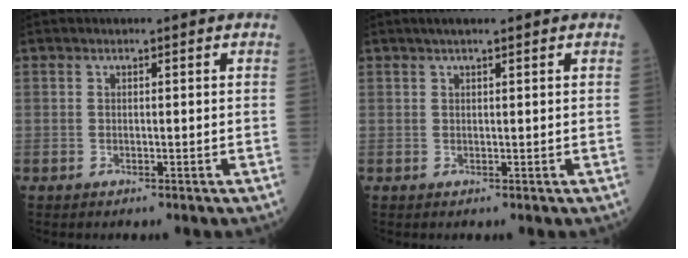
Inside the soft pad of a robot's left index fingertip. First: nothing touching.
{"total": 2.6, "force": [1.9, 0.2, 1.7], "torque": [-0.027, 0.017, 0.030]}